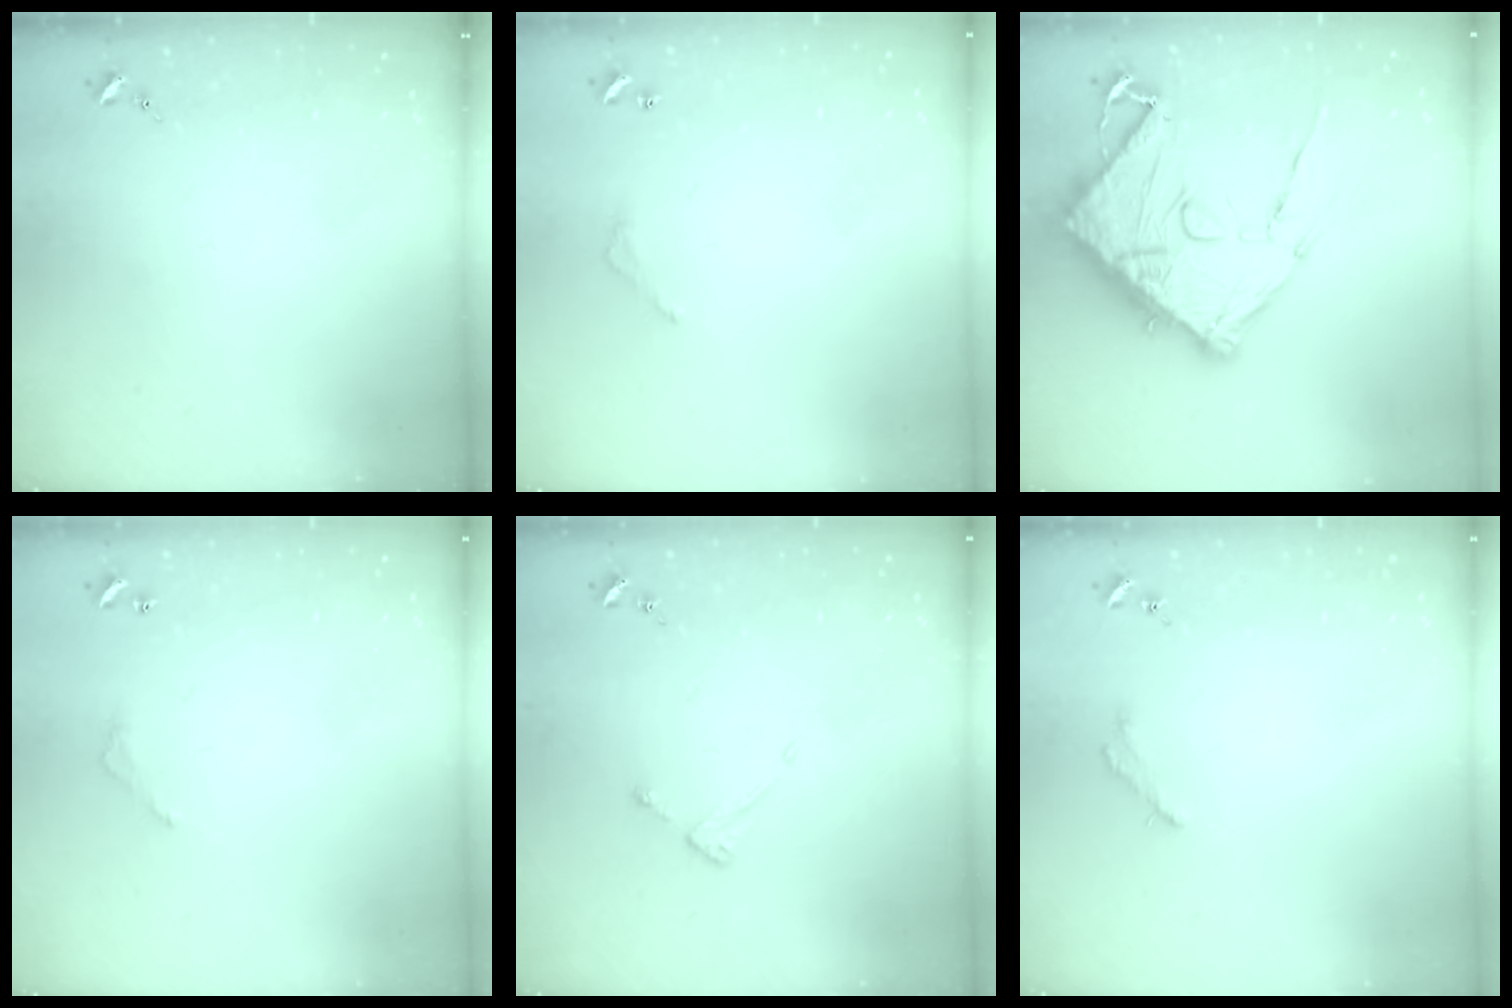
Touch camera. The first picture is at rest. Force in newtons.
{"total": 3.1, "press": 3.0, "slide": 0.3}
{"total": 20.9, "press": 20.8, "slide": 2.3}
{"total": 3.1, "press": 3.0, "slide": 0.3}
{"total": 2.6, "press": 2.6, "slide": 0.3}
{"total": 2.5, "press": 2.5, "slide": 0.2}